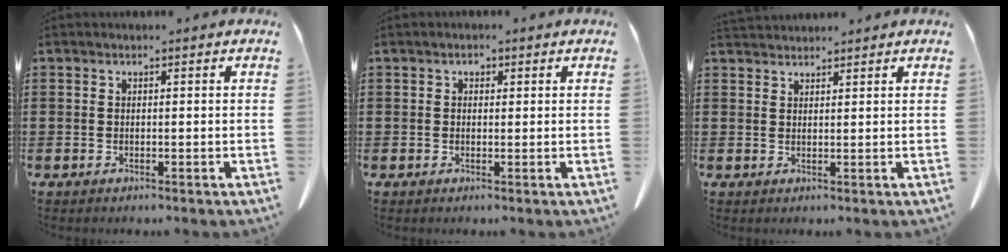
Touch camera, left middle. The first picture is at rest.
{"total": 1.0, "force": [0.3, 0.7, 0.5], "torque": [-0.014, 0.005, 0.007]}
{"total": 2.0, "force": [2.0, 0.3, 0.1], "torque": [-0.008, -0.003, 0.041]}